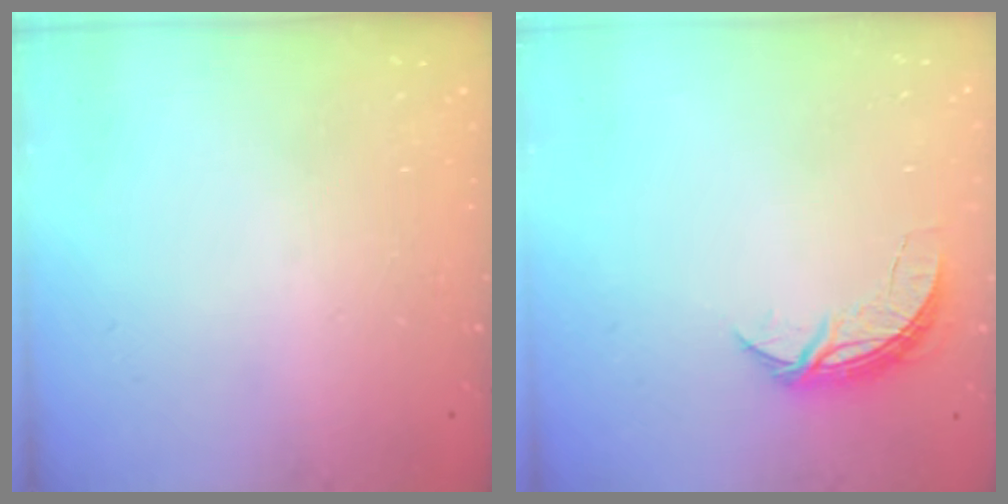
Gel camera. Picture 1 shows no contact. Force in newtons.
{"total": 5.5, "press": 5.5, "slide": 0.3}